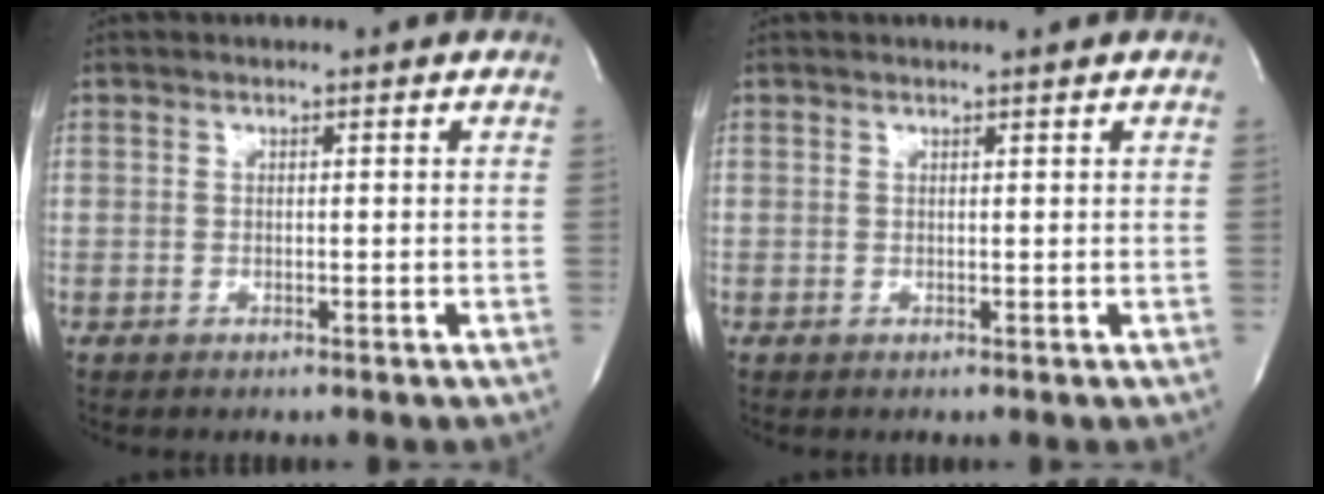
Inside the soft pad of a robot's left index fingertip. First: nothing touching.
{"total": 0.9, "force": [0.8, -0.2, 0.3], "torque": [-0.012, -0.002, 0.016]}